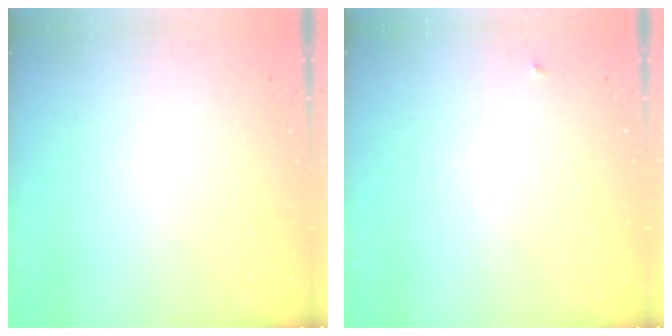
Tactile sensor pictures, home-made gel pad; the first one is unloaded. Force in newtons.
{"total": 2.7, "press": 2.7, "slide": 0.4}